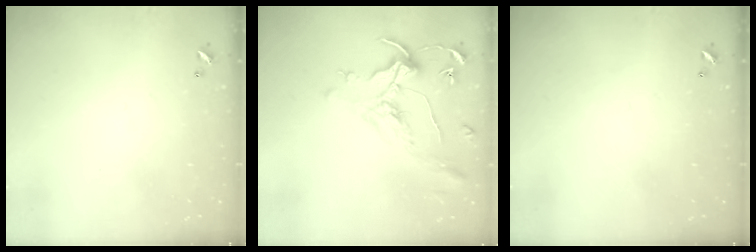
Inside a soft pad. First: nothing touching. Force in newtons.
{"total": 1.6, "press": 1.4, "slide": 0.7}
{"total": 0.0}